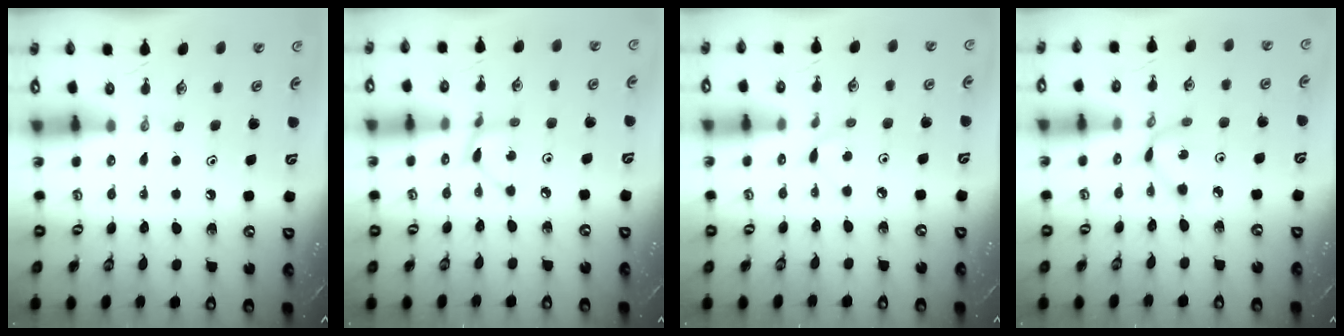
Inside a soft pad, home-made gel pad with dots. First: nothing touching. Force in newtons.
{"total": 2.6, "press": 2.6, "slide": 0.2}
{"total": 3.0, "press": 3.0, "slide": 0.4}
{"total": 2.8, "press": 2.8, "slide": 0.1}